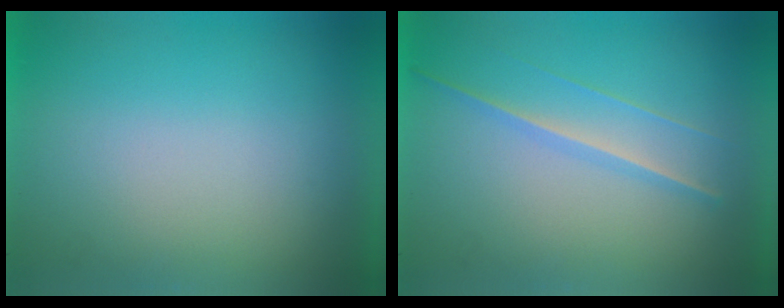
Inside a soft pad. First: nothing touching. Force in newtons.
{"total": 1.3}